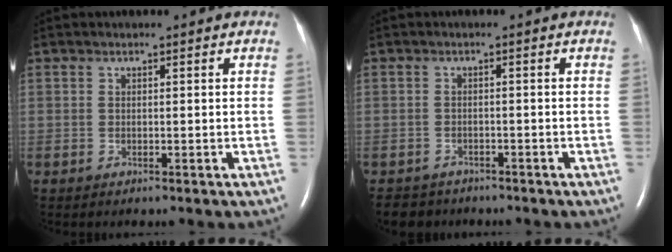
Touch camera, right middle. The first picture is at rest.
{"total": 4.0, "force": [-3.5, 2.0, -0.1], "torque": [-0.002, -0.002, -0.056]}